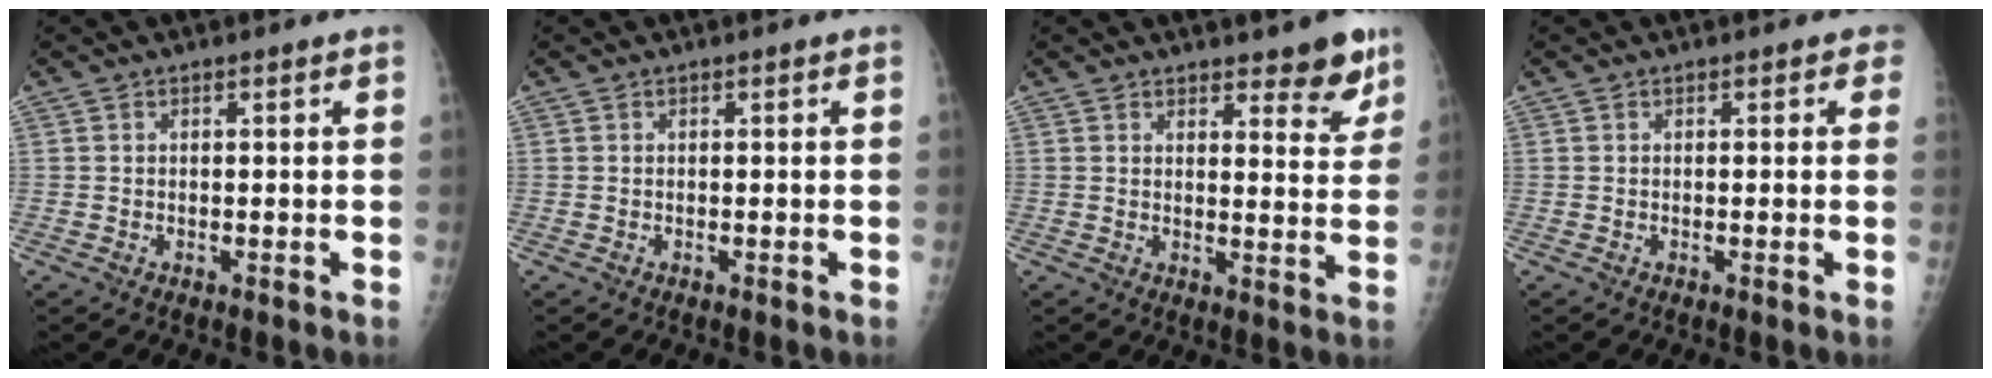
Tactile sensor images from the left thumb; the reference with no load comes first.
{"total": 0.0}
{"total": 6.5, "force": [4.9, 2.4, 3.6], "torque": [-0.013, -0.033, 0.061]}
{"total": 1.2, "force": [0.6, 0.8, 0.7], "torque": [0.014, 0.001, -0.001]}